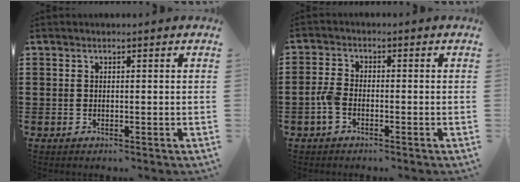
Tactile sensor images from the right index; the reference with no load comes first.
{"total": 3.0, "force": [-1.3, 1.6, 2.2], "torque": [-0.062, -0.003, -0.031]}